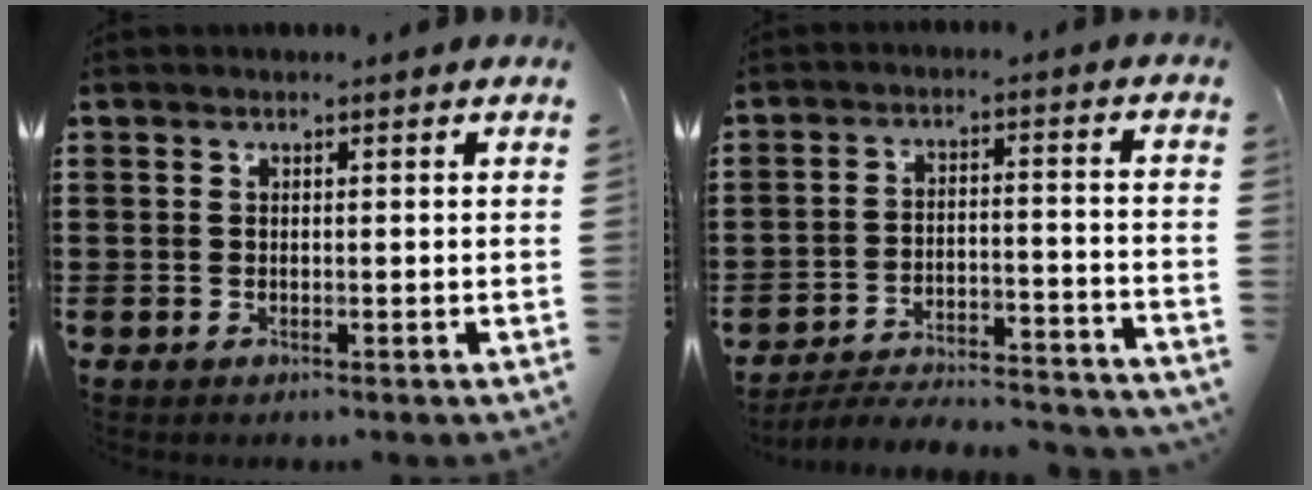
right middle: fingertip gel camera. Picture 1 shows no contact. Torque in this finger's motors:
{"motor_torque": [2.14, 0.00, 0.14, 0.07]}